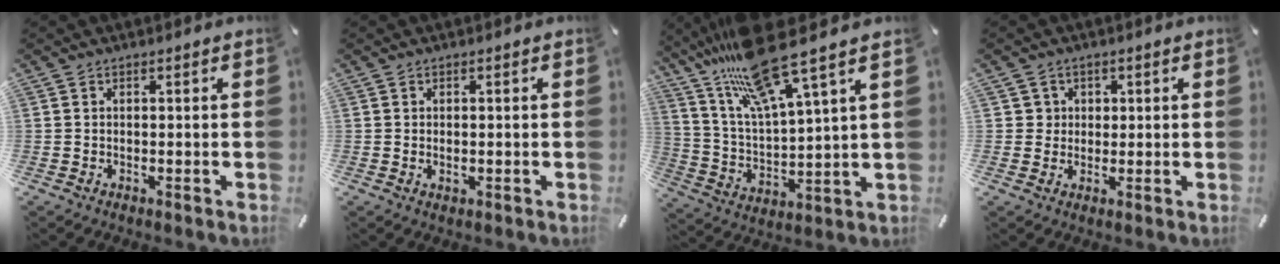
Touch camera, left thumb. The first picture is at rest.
{"total": 1.0, "force": [0.0, 0.6, 0.8], "torque": [-0.008, -0.001, -0.002]}
{"total": 19.1, "force": [13.9, 4.4, 12.3], "torque": [-0.254, -0.080, 0.235]}
{"total": 3.6, "force": [0.8, 3.5, 0.1], "torque": [0.003, 0.001, 0.010]}